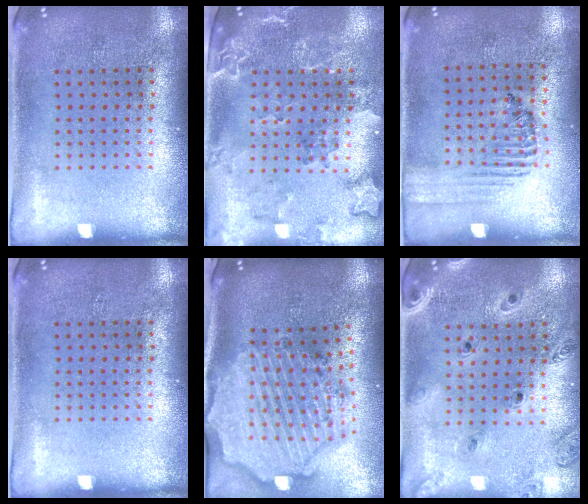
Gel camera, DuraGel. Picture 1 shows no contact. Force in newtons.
{"total": 2.1, "press": 2.0, "slide": 0.8}
{"total": 1.4, "press": 1.1, "slide": 0.9}
{"total": 0.0}
{"total": 3.7, "press": 3.0, "slide": 2.1}
{"total": 1.4, "press": 1.4, "slide": 0.1}